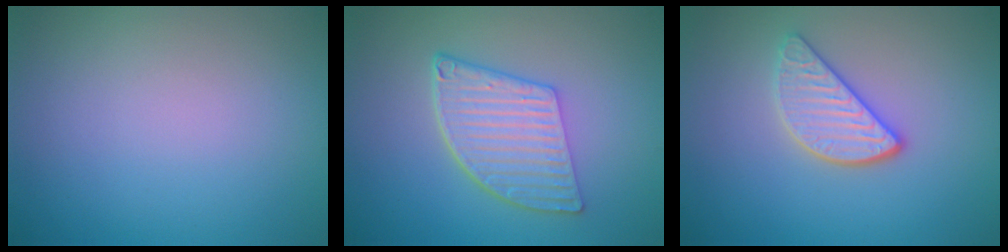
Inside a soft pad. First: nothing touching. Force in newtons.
{"total": 5.6, "press": 4.2, "slide": 3.7}
{"total": 3.1, "press": 2.8, "slide": 1.4}